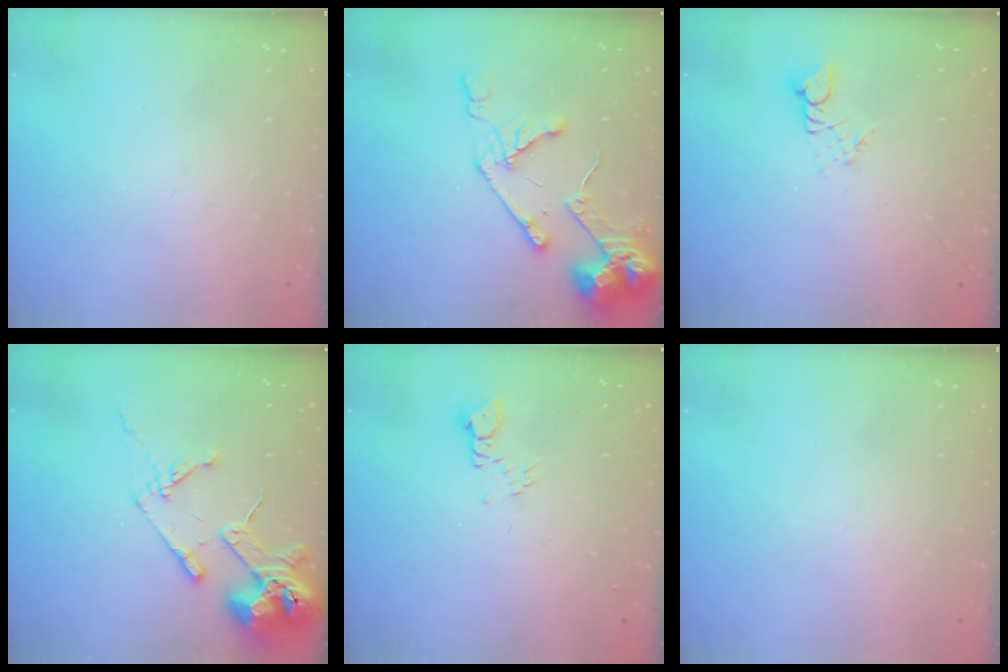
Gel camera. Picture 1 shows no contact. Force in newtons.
{"total": 14.9, "press": 14.8, "slide": 1.7}
{"total": 2.7, "press": 2.7, "slide": 0.3}
{"total": 14.3, "press": 14.2, "slide": 2.0}
{"total": 2.1, "press": 2.1, "slide": 0.3}
{"total": 0.0}